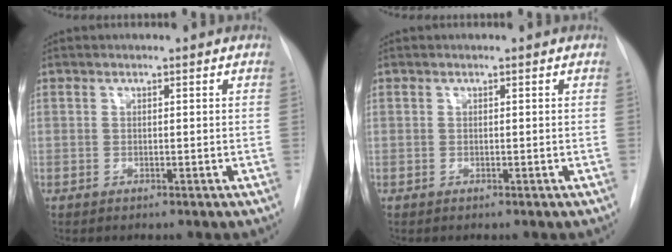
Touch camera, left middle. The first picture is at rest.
{"total": 0.0}